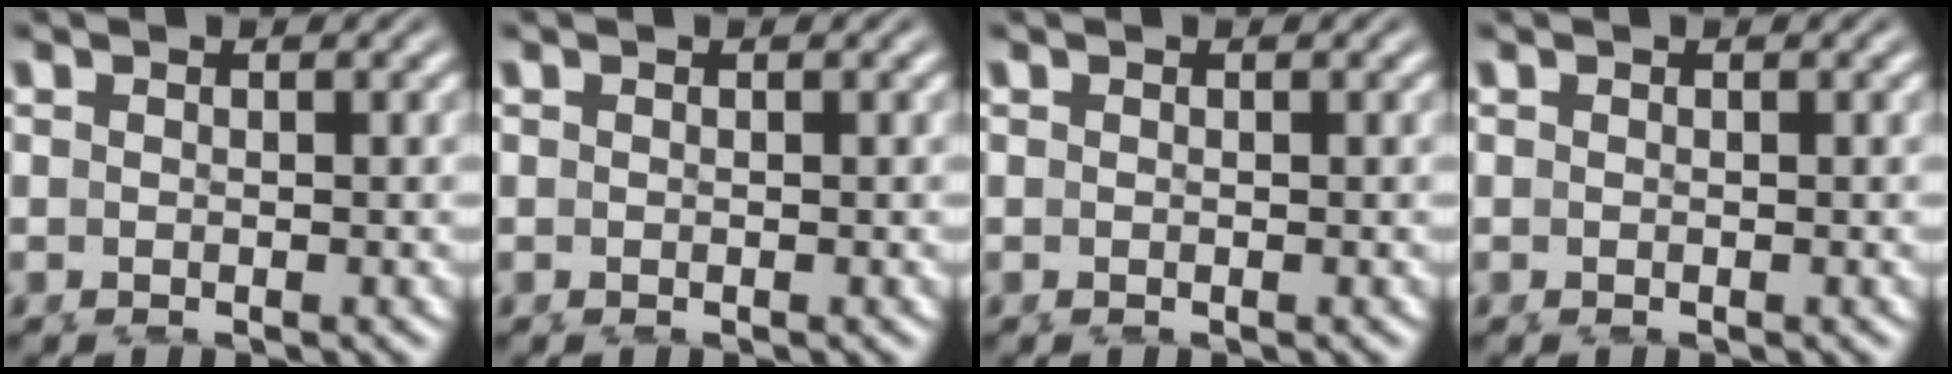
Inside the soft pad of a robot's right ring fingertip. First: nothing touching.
{"total": 0.0}
{"total": 0.0}
{"total": 0.0}